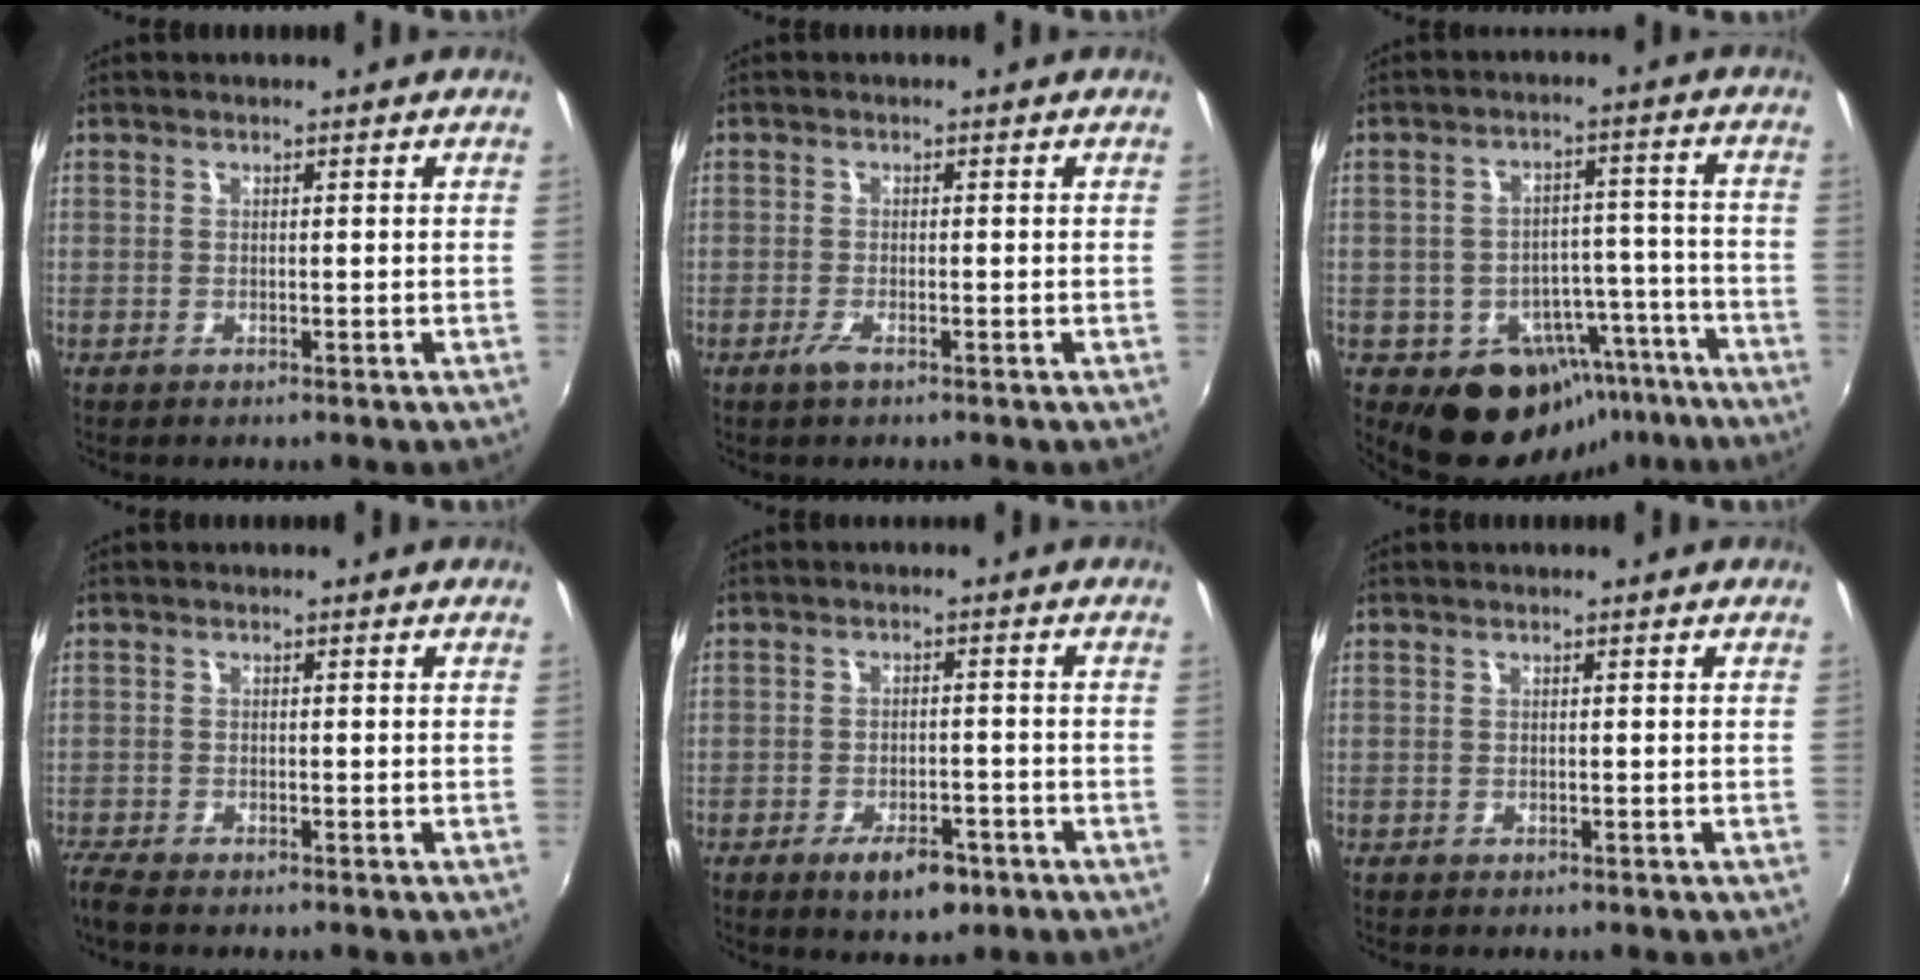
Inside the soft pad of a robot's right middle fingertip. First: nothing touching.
{"total": 1.9, "force": [-1.2, 0.2, 1.5], "torque": [-0.031, -0.006, -0.025]}
{"total": 13.8, "force": [-9.2, 9.4, 4.1], "torque": [-0.060, 0.042, -0.100]}
{"total": 3.0, "force": [-2.7, 0.4, 1.3], "torque": [-0.036, -0.016, -0.054]}
{"total": 6.5, "force": [-3.9, 3.0, 4.2], "torque": [-0.087, -0.005, -0.055]}
{"total": 0.0}